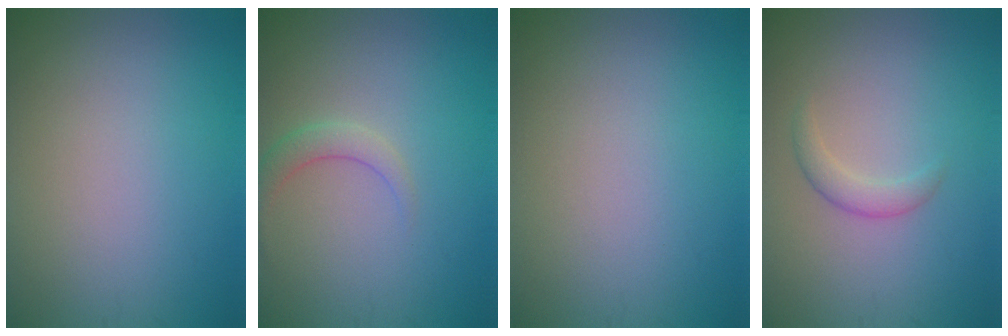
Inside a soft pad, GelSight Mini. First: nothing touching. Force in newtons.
{"total": 1.8, "press": 1.8, "slide": 0.1}
{"total": 0.0}
{"total": 1.6, "press": 1.6, "slide": 0.1}